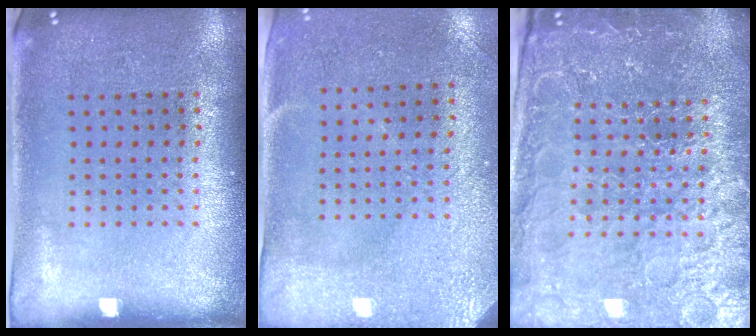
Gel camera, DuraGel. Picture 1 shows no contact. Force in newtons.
{"total": 2.9, "press": 2.4, "slide": 1.6}
{"total": 5.0, "press": 4.6, "slide": 1.8}